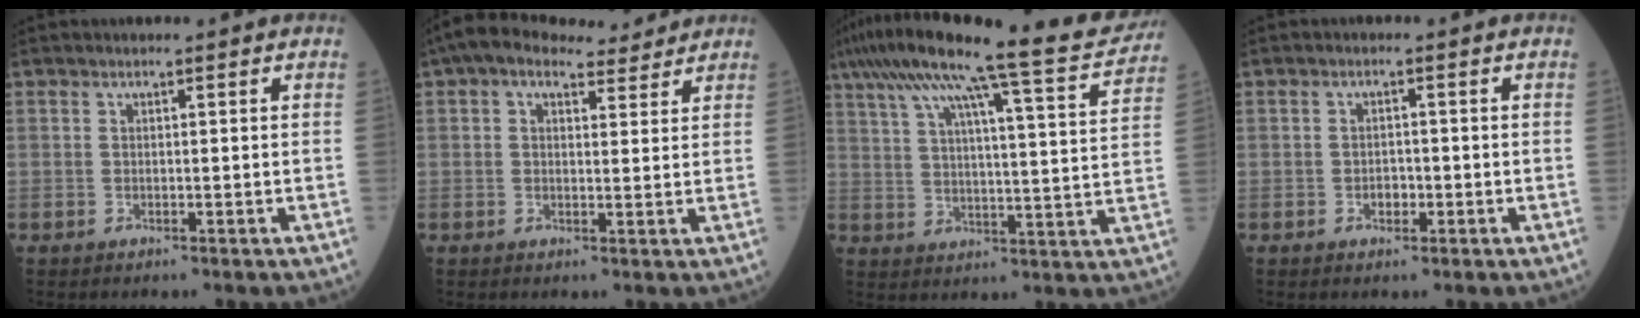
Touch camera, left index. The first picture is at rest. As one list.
[{"total": 7.4, "force": [5.9, 3.1, 3.1], "torque": [-0.053, 0.039, 0.089]}, {"total": 21.8, "force": [18.4, 0.5, 11.6], "torque": [-0.202, -0.008, 0.253]}, {"total": 1.8, "force": [-0.8, 1.2, 1.0], "torque": [-0.012, 0.006, -0.011]}]